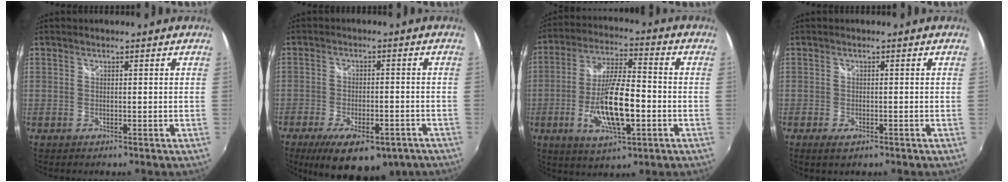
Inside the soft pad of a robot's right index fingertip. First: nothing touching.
{"total": 16.0, "force": [-10.5, 6.7, 10.0], "torque": [-0.190, -0.027, -0.142]}
{"total": 14.1, "force": [-3.9, 4.0, 12.9], "torque": [-0.256, -0.009, -0.068]}
{"total": 2.3, "force": [-1.4, 1.1, 1.5], "torque": [-0.030, -0.008, -0.023]}